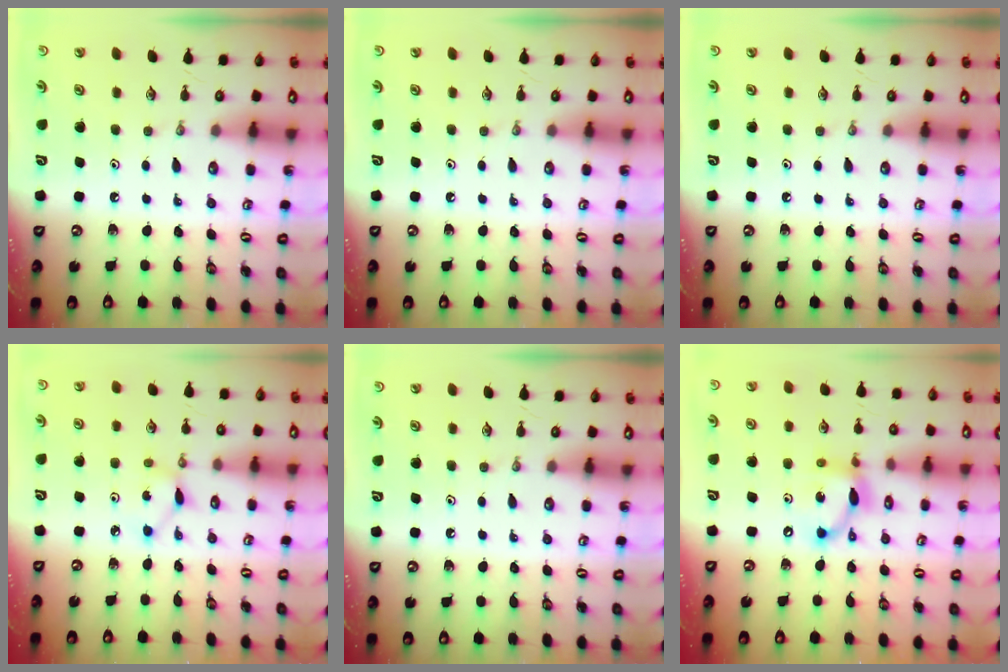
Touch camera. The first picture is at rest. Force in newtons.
{"total": 0.0}
{"total": 0.0}
{"total": 2.2, "press": 2.2, "slide": 0.1}
{"total": 0.0}
{"total": 12.2, "press": 12.2, "slide": 0.6}